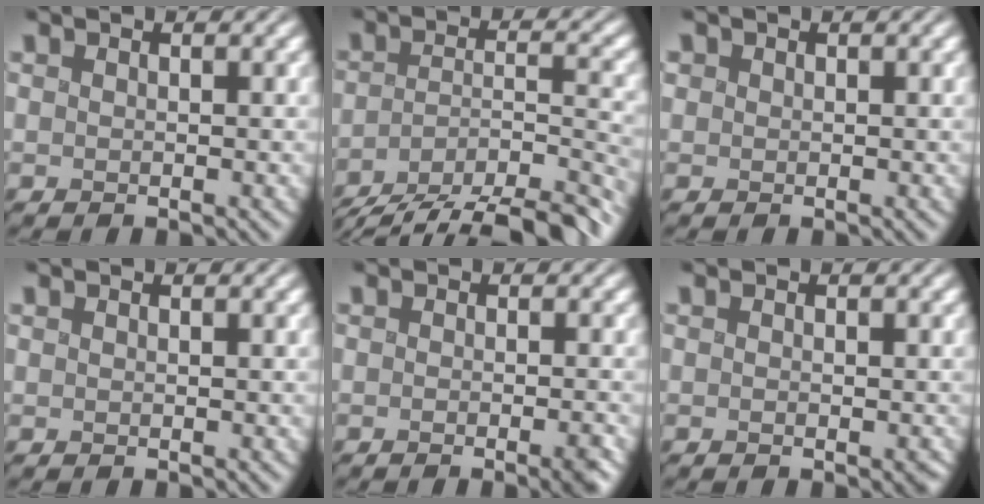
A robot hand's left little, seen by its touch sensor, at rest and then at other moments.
{"total": 11.6, "force": [-9.9, 2.6, 5.4], "torque": [-0.078, -0.002, -0.155]}
{"total": 0.5, "force": [0.2, 0.5, 0.0], "torque": [0.002, 0.001, 0.004]}
{"total": 0.0}
{"total": 2.3, "force": [-1.0, 0.6, 2.0], "torque": [-0.010, 0.002, -0.018]}
{"total": 0.9, "force": [-0.2, 0.5, 0.7], "torque": [-0.004, -0.001, -0.002]}